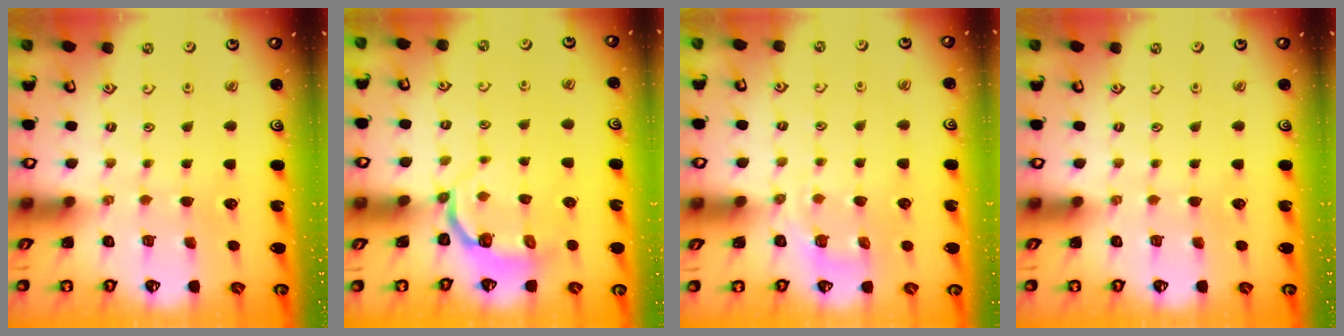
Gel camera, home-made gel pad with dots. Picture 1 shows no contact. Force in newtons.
{"total": 4.0, "press": 3.2, "slide": 2.4}
{"total": 3.8, "press": 3.3, "slide": 1.8}
{"total": 0.0}